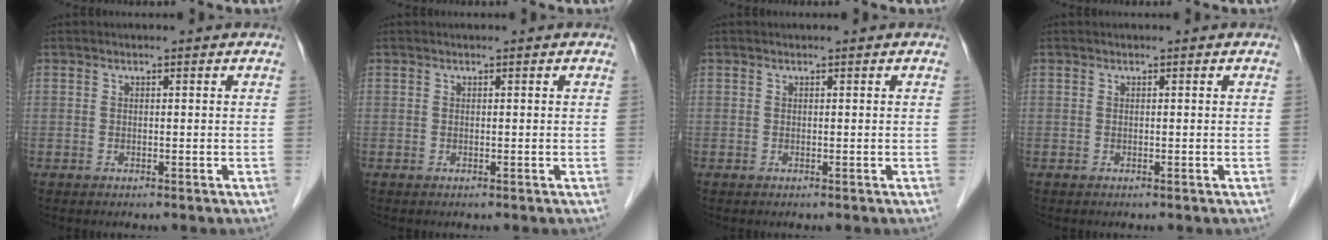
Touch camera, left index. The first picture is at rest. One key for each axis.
{"total": 0.0}
{"total": 0.0}
{"total": 0.0}